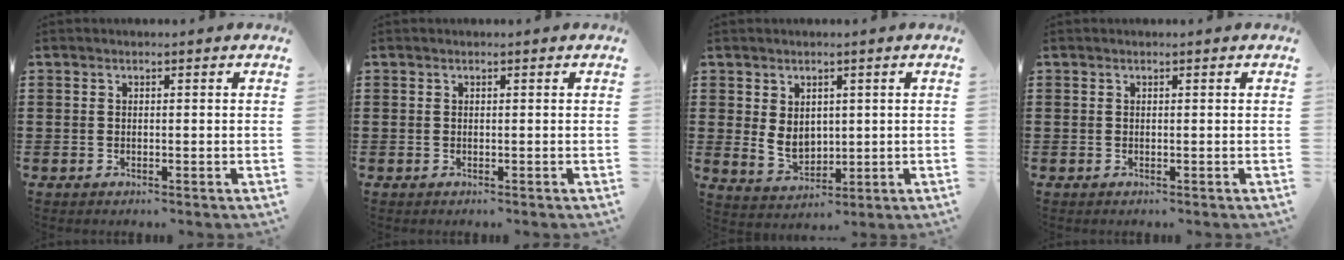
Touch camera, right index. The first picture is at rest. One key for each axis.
{"total": 0.0}
{"total": 4.4, "fx": 0.8, "fy": 3.4, "fz": 2.7, "tx": -0.052, "ty": 0.005, "tz": 0.015}
{"total": 0.0}